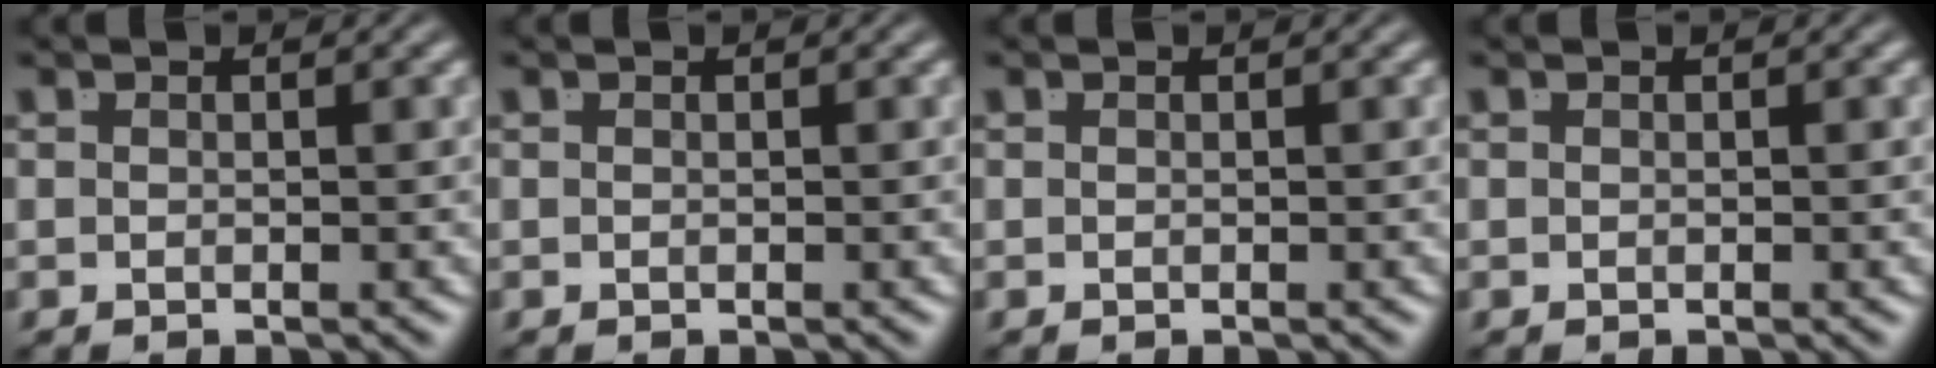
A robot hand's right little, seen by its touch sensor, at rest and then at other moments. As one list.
[{"total": 0.0}, {"total": 0.0}, {"total": 0.0}]